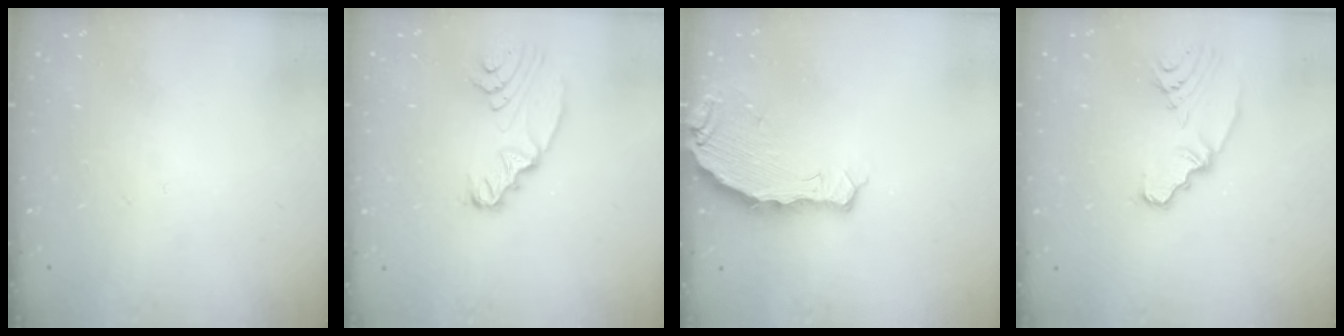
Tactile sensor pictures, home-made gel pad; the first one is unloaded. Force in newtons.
{"total": 7.8, "press": 7.5, "slide": 2.0}
{"total": 5.7, "press": 5.0, "slide": 2.8}
{"total": 6.3, "press": 4.9, "slide": 4.0}